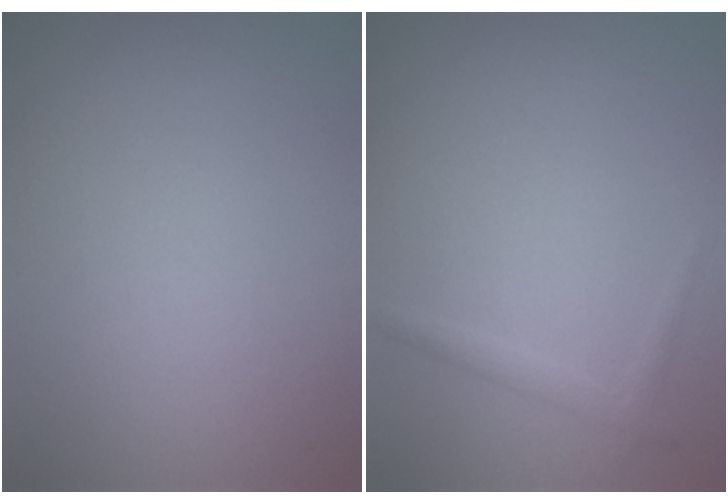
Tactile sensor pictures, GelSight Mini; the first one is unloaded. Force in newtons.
{"total": 1.0, "press": 1.0, "slide": 0.0}